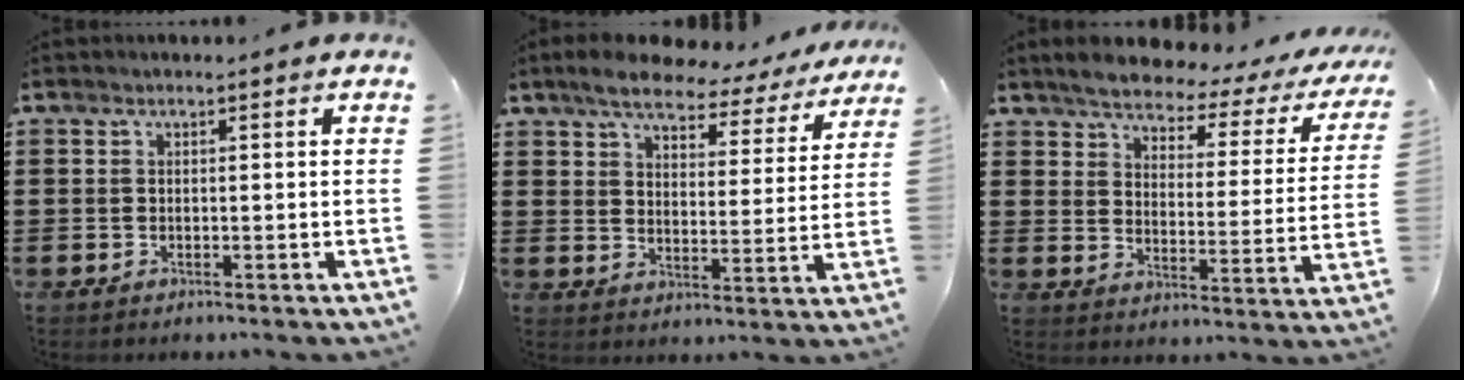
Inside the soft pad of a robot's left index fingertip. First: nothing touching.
{"total": 6.1, "force": [5.4, 1.8, 2.3], "torque": [-0.064, -0.025, 0.088]}
{"total": 4.2, "force": [3.9, 0.8, 1.4], "torque": [-0.044, -0.030, 0.058]}